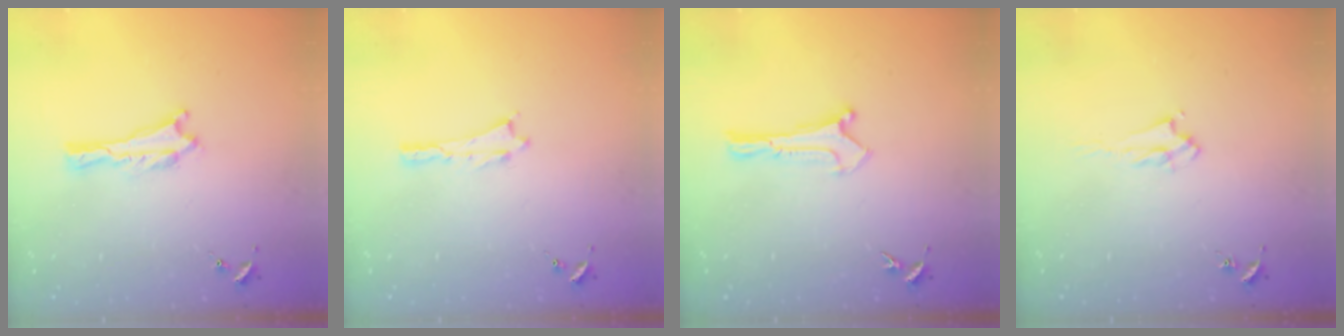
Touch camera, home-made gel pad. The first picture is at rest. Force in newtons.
{"total": 0.0}
{"total": 0.0}
{"total": 2.2, "press": 2.2, "slide": 0.4}